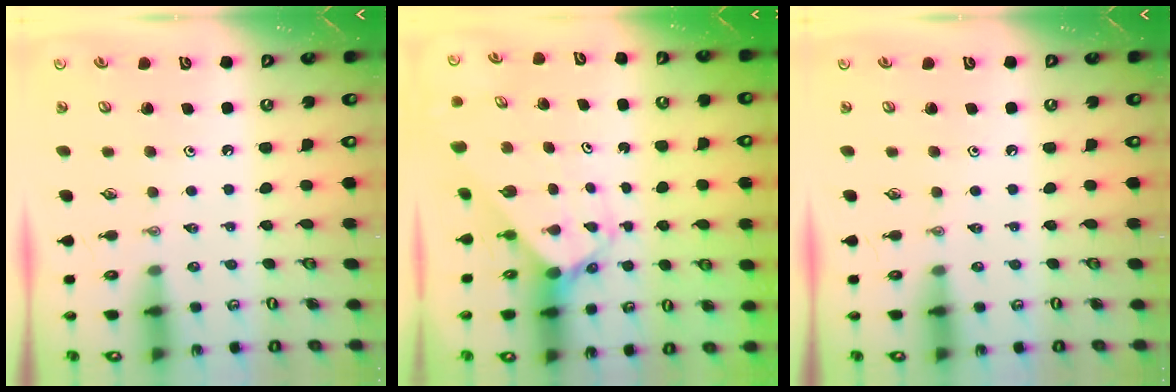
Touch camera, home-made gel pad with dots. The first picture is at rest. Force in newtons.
{"total": 2.5, "press": 2.4, "slide": 0.3}
{"total": 0.0}